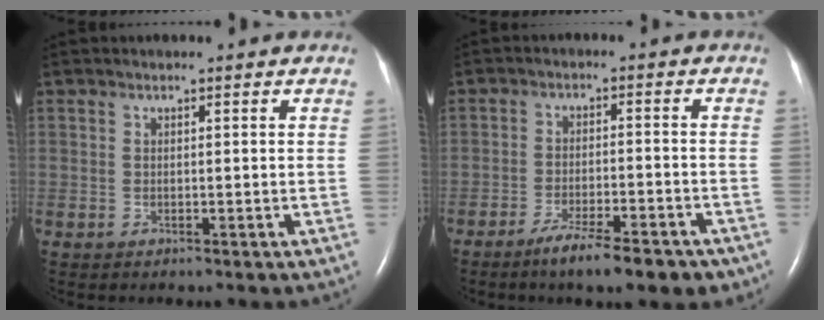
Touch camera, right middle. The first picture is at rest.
{"total": 9.3, "force": [-6.7, 1.9, 6.1], "torque": [-0.088, -0.010, -0.099]}